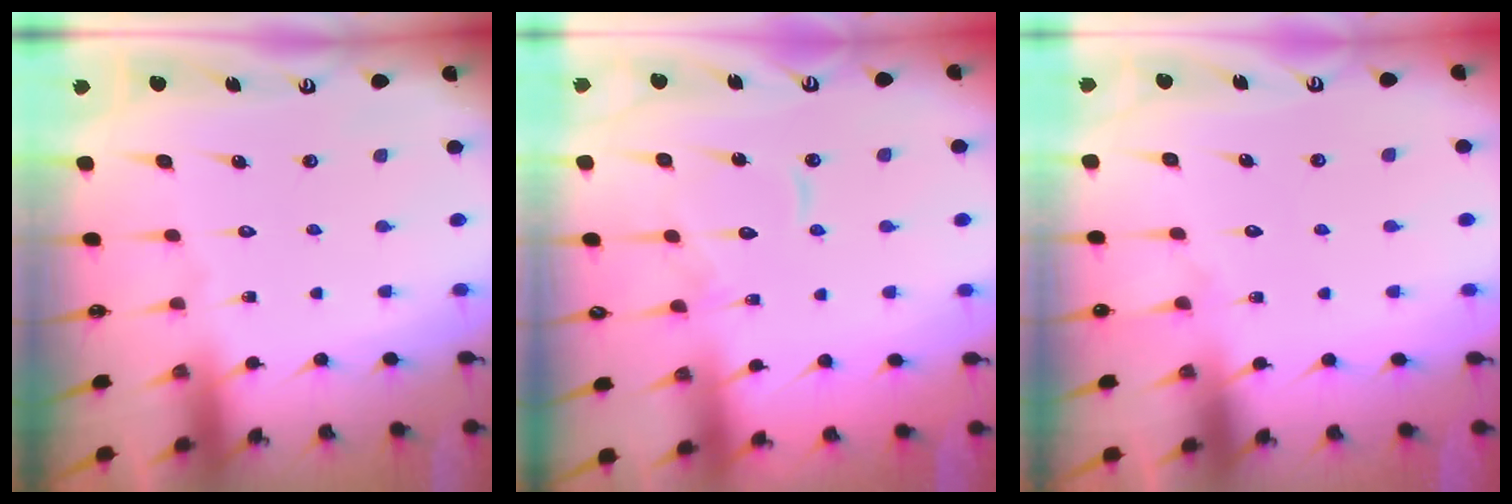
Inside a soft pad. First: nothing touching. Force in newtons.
{"total": 9.9, "press": 9.9, "slide": 0.7}
{"total": 5.0, "press": 5.0, "slide": 0.6}